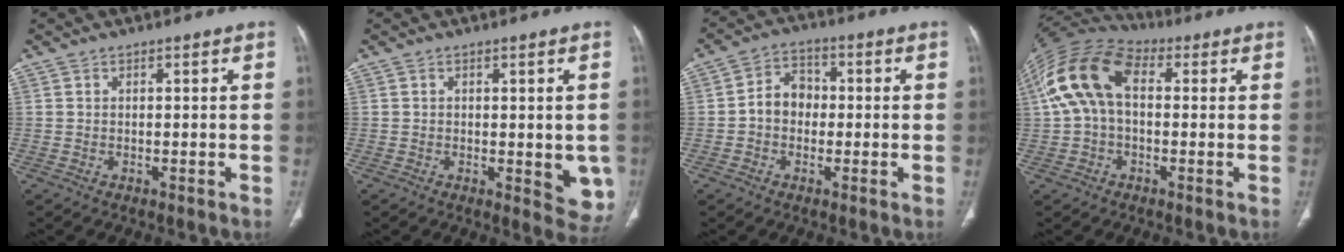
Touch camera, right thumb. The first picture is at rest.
{"total": 6.7, "force": [-0.8, 2.9, 6.0], "torque": [-0.046, -0.012, -0.007]}
{"total": 6.3, "force": [-0.6, 5.1, 3.6], "torque": [-0.041, 0.023, -0.024]}
{"total": 14.9, "force": [2.1, 9.2, 11.5], "torque": [-0.229, 0.044, 0.029]}